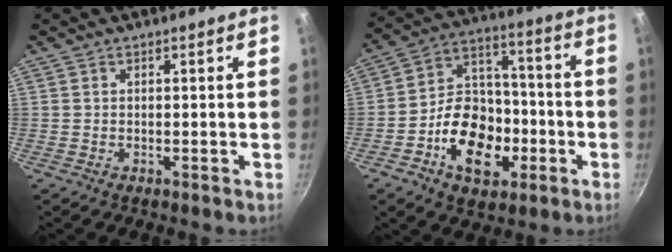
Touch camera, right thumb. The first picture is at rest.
{"total": 16.7, "force": [-5.9, 11.8, 10.2], "torque": [-0.131, 0.052, -0.102]}